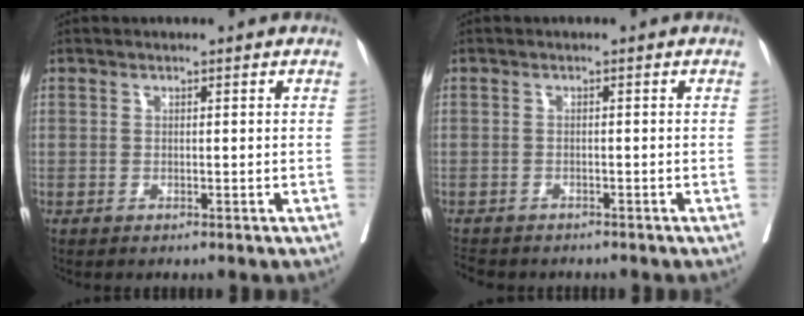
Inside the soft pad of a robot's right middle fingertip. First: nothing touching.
{"total": 5.9, "force": [-5.1, 1.8, 2.2], "torque": [-0.042, -0.001, -0.074]}